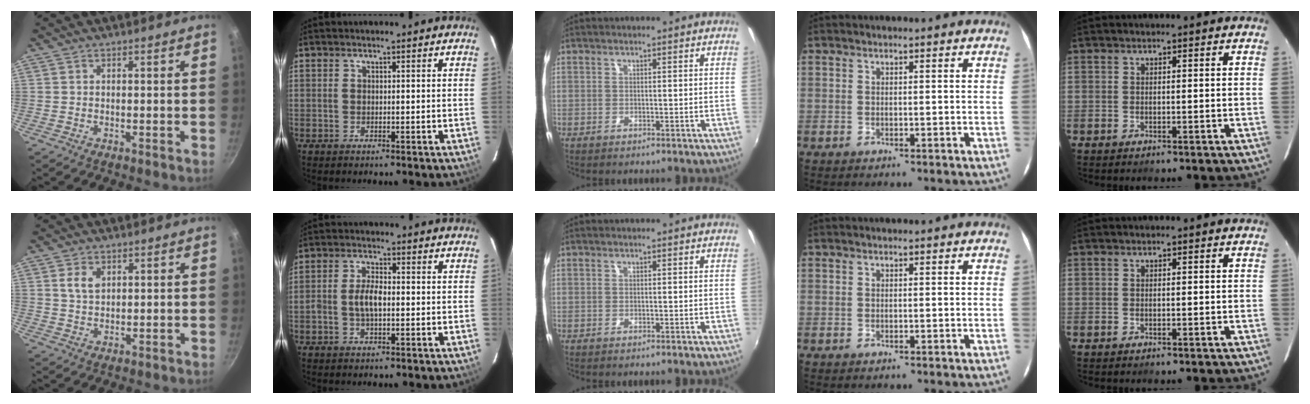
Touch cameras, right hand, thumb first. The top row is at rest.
{"thumb": {"total": 3.8, "force": [1.4, 2.5, 2.5], "torque": [-0.038, -0.004, 0.028]}, "index": {"total": 4.5, "force": [-0.7, 2.1, 3.9], "torque": [-0.080, 0.007, -0.012]}}